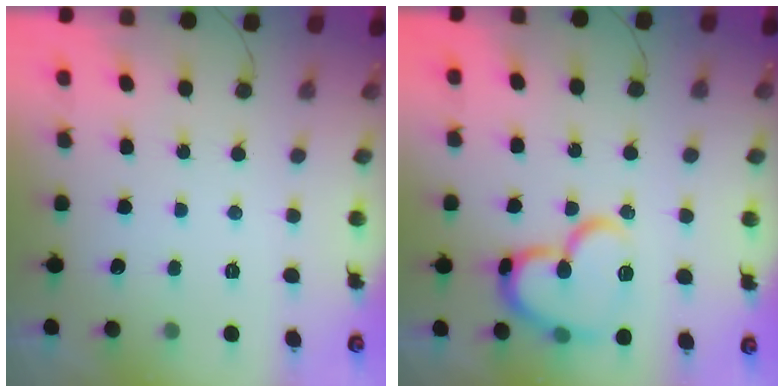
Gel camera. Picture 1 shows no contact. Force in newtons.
{"total": 17.5, "press": 17.4, "slide": 2.1}